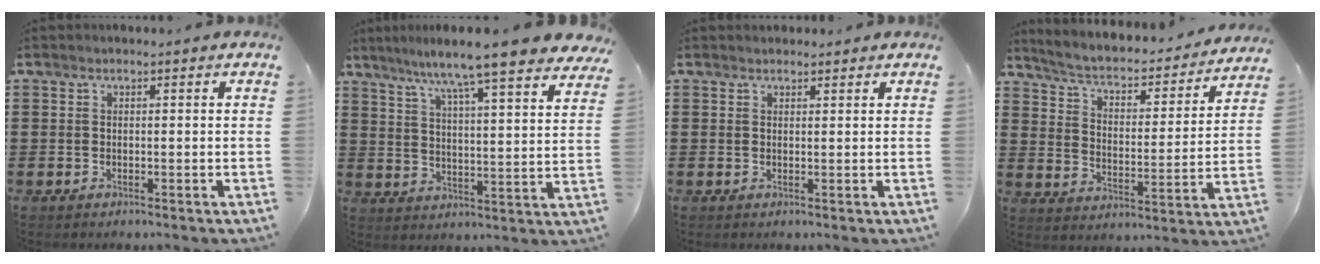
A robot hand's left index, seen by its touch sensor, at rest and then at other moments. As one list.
[{"total": 8.4, "force": [7.4, -1.0, 3.7], "torque": [-0.096, -0.054, 0.119]}, {"total": 1.2, "force": [1.1, 0.5, -0.1], "torque": [-0.001, 0.002, 0.022]}, {"total": 3.4, "force": [2.8, 0.9, 1.8], "torque": [-0.051, -0.028, 0.037]}]